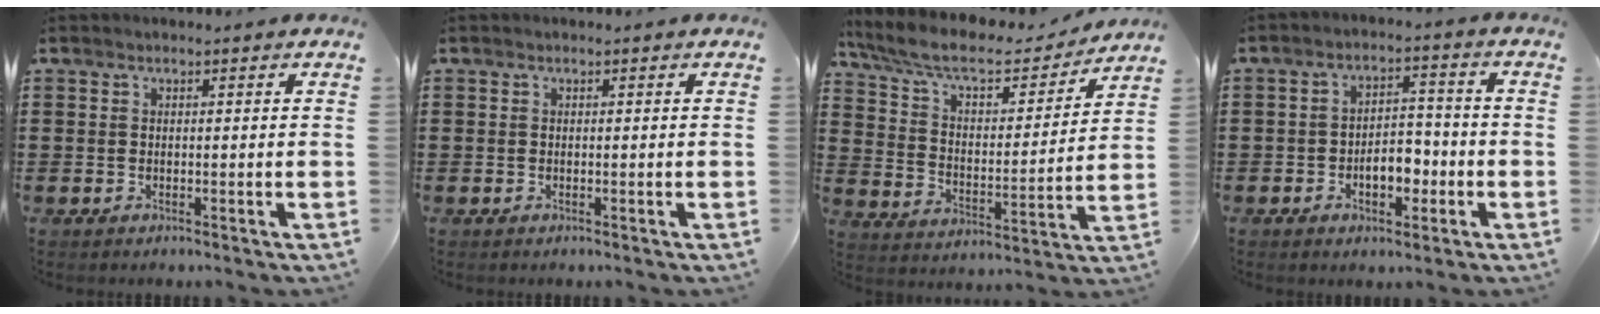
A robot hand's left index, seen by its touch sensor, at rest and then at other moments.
{"total": 0.0}
{"total": 9.0, "force": [7.2, 2.5, 4.8], "torque": [-0.120, -0.035, 0.123]}
{"total": 5.6, "force": [-2.0, 3.0, 4.3], "torque": [-0.069, 0.007, -0.039]}